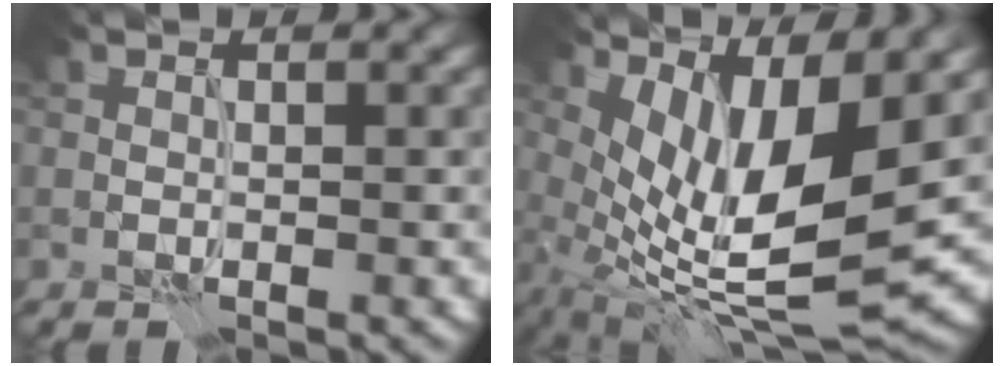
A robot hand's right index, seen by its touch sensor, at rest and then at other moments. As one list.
[{"total": 10.4, "force": [1.5, 3.2, 9.8], "torque": [-0.189, -0.009, 0.037]}]